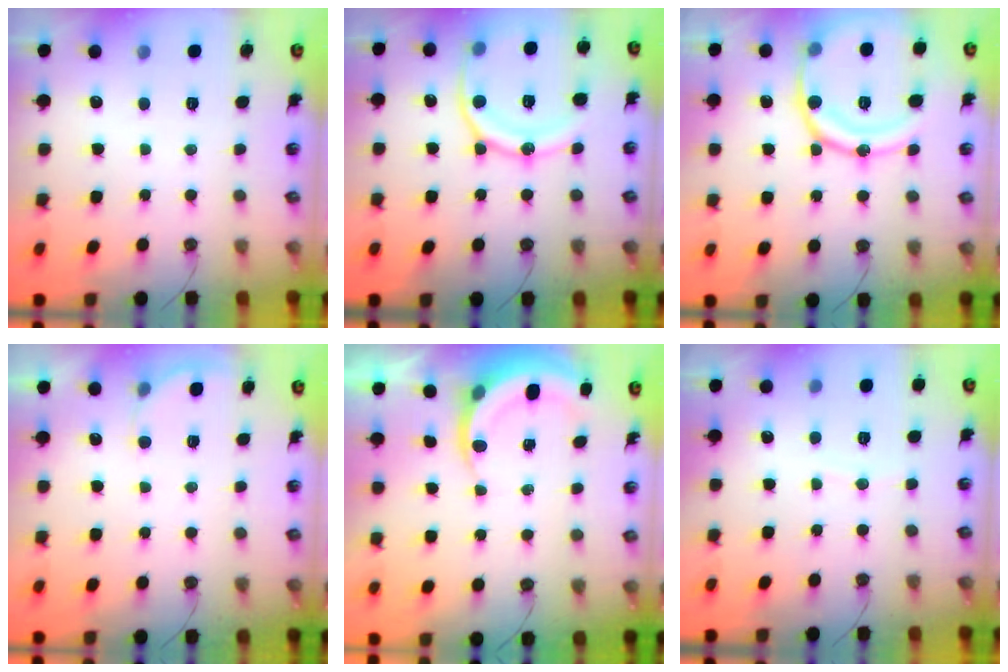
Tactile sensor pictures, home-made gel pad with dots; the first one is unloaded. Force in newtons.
{"total": 16.9, "press": 16.8, "slide": 1.9}
{"total": 20.7, "press": 20.5, "slide": 2.4}
{"total": 3.7, "press": 3.6, "slide": 0.2}
{"total": 4.6, "press": 4.6, "slide": 0.3}
{"total": 2.4, "press": 2.4, "slide": 0.3}